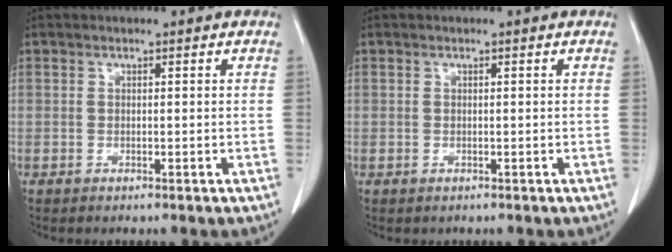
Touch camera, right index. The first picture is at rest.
{"total": 0.0}